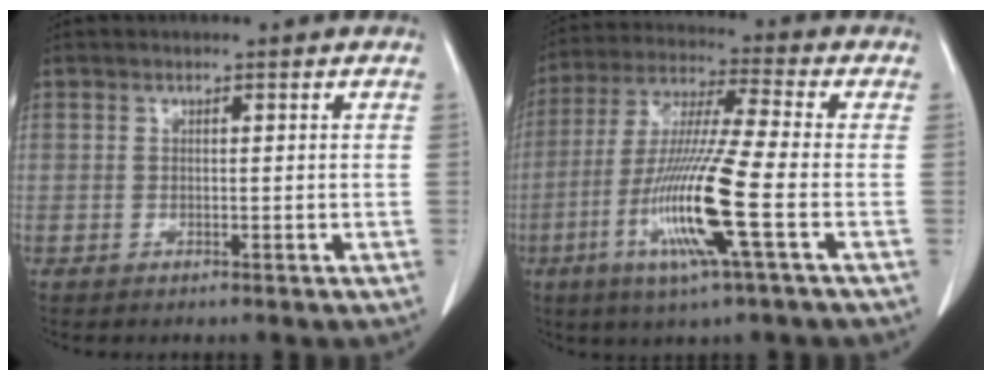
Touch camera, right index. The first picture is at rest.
{"total": 14.4, "force": [-4.6, -0.6, 13.7], "torque": [-0.283, -0.019, -0.091]}